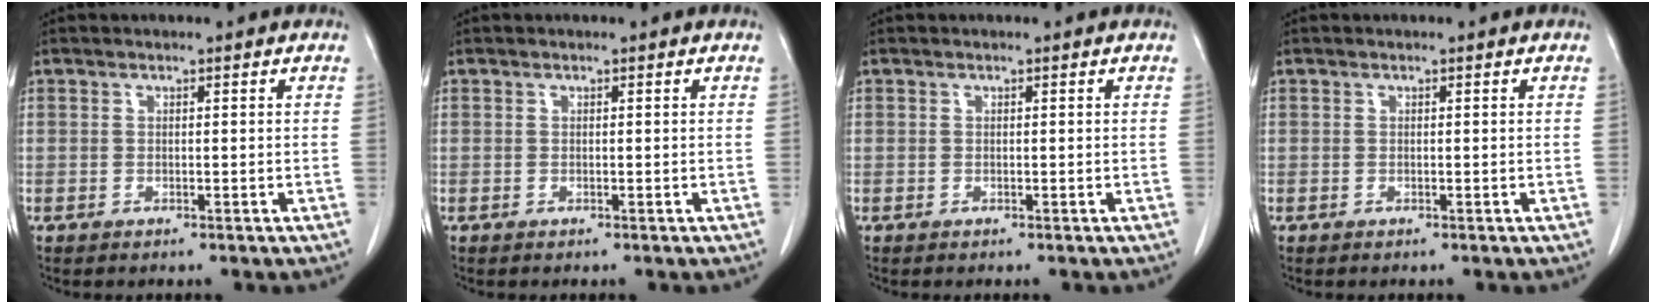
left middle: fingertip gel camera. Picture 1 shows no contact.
{"total": 0.0}
{"total": 0.0}
{"total": 0.0}